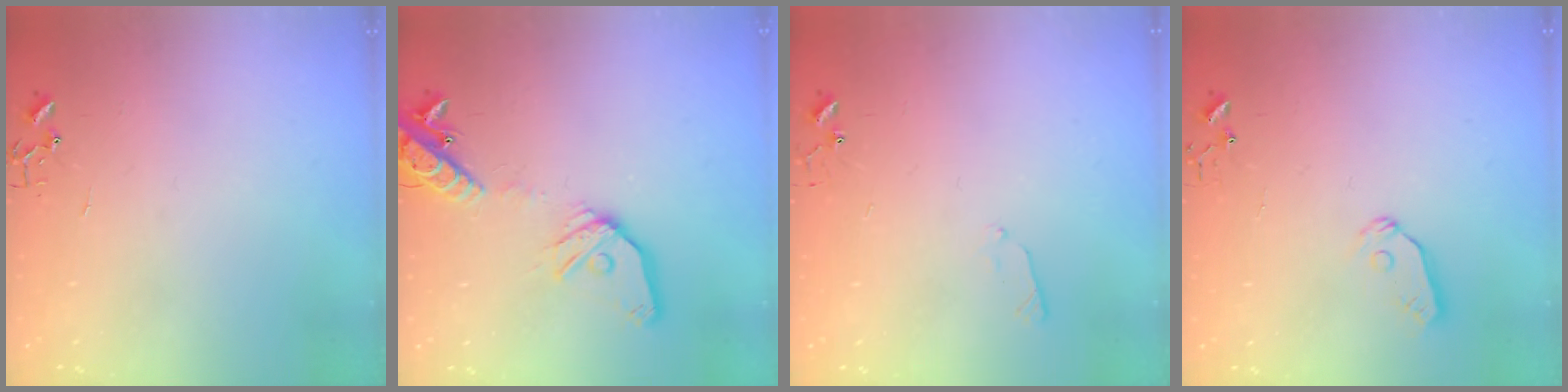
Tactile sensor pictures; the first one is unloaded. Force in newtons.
{"total": 17.4, "press": 17.1, "slide": 3.1}
{"total": 4.4, "press": 4.4, "slide": 0.5}
{"total": 6.5, "press": 6.5, "slide": 0.2}